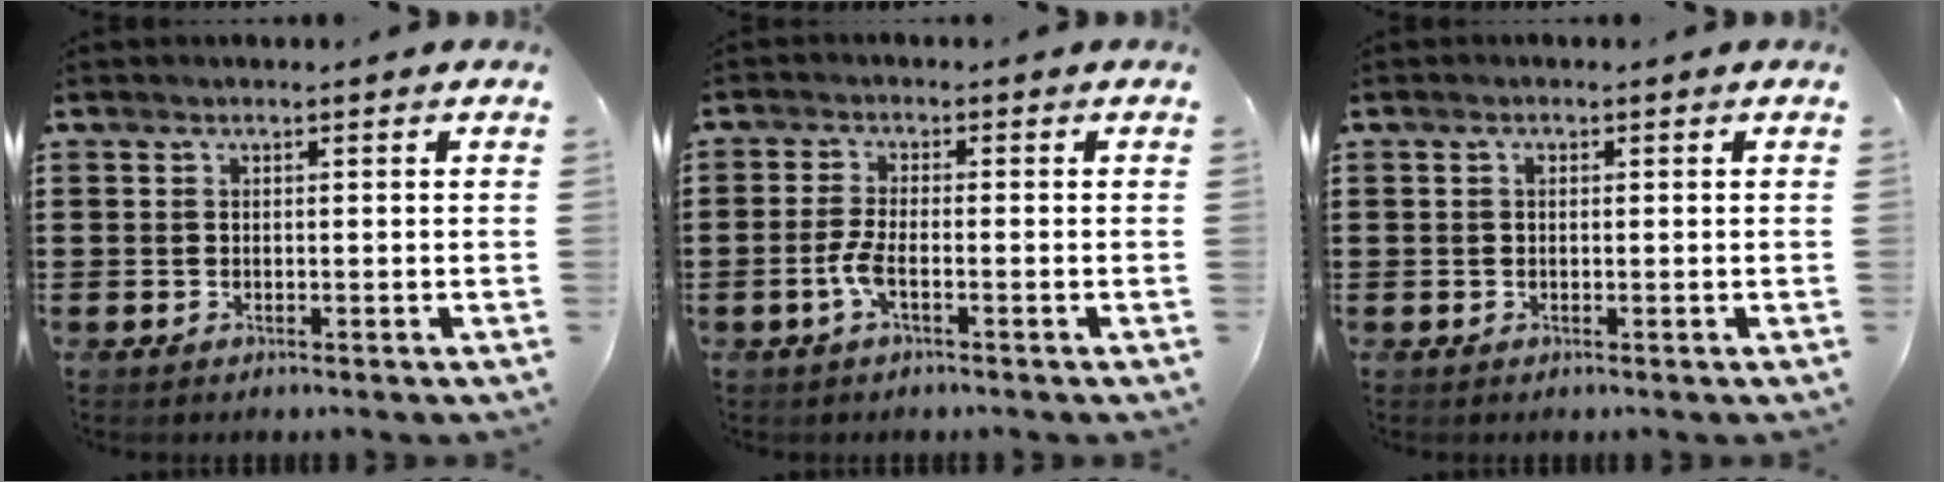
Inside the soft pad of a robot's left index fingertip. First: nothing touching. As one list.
[{"total": 3.2, "force": [-1.2, 0.8, 2.9], "torque": [-0.078, -0.009, -0.029]}, {"total": 0.8, "force": [0.3, 0.5, 0.6], "torque": [-0.013, 0.004, 0.004]}]